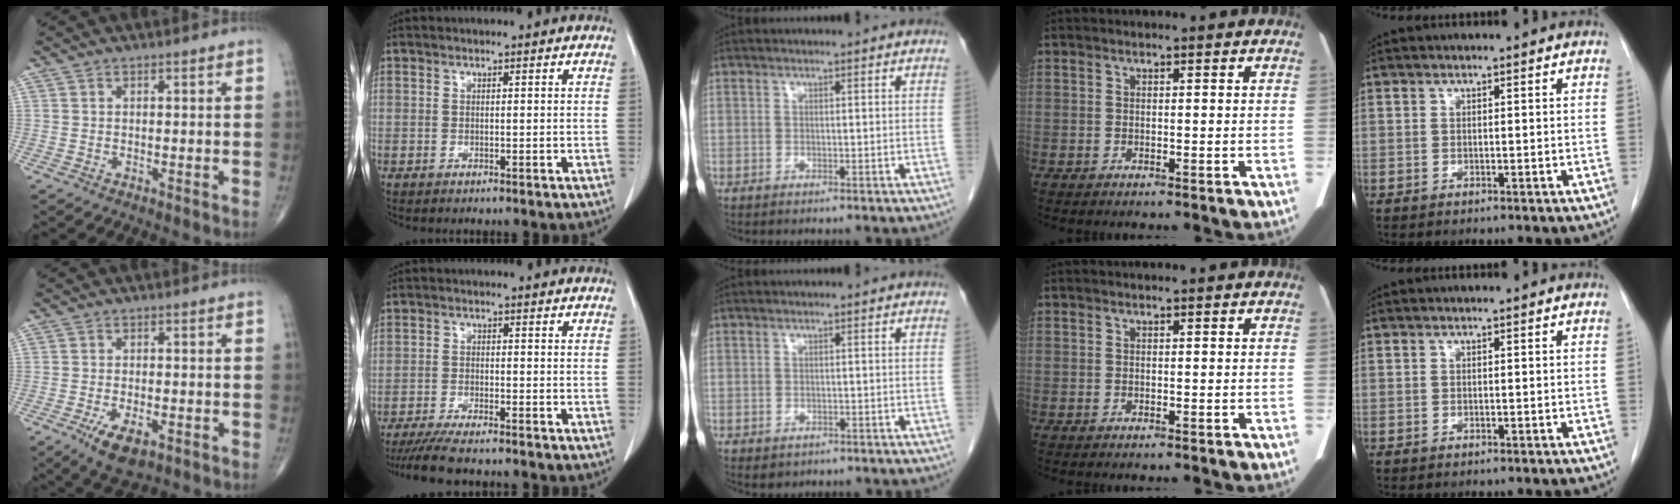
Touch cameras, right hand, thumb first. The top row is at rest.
{"thumb": {"total": 6.6, "force": [-3.2, 2.9, 5.0], "torque": [-0.088, 0.000, -0.047]}, "index": {"total": 7.5, "force": [-6.4, 0.5, 3.8], "torque": [-0.057, -0.019, -0.108]}, "middle": {"total": 1.4, "force": [-0.7, 1.1, 0.5], "torque": [-0.009, 0.000, -0.002]}}